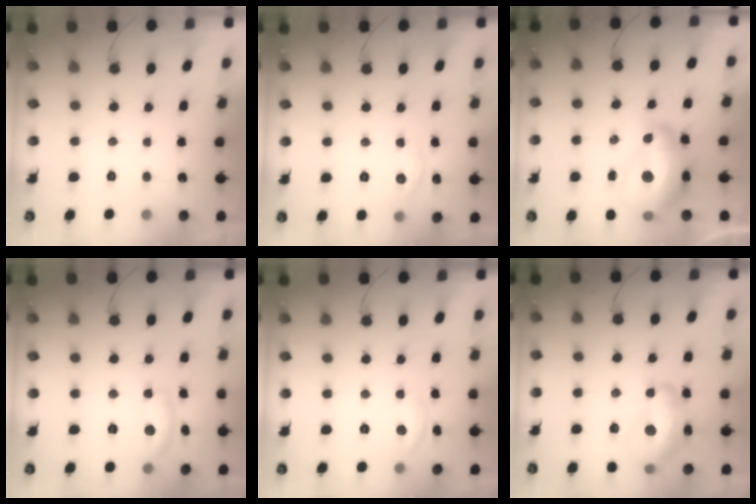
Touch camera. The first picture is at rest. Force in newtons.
{"total": 8.0, "press": 8.0, "slide": 0.6}
{"total": 18.6, "press": 18.6, "slide": 1.6}
{"total": 11.2, "press": 11.2, "slide": 0.8}
{"total": 6.5, "press": 6.5, "slide": 0.3}
{"total": 15.0, "press": 14.9, "slide": 1.1}